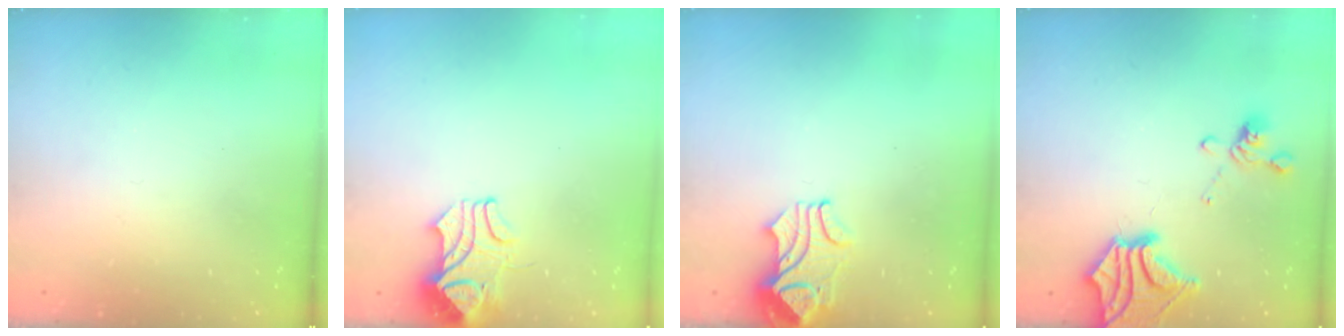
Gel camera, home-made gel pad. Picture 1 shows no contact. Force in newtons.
{"total": 2.0, "press": 1.9, "slide": 0.8}
{"total": 2.5, "press": 2.4, "slide": 0.6}
{"total": 4.6, "press": 3.6, "slide": 2.9}